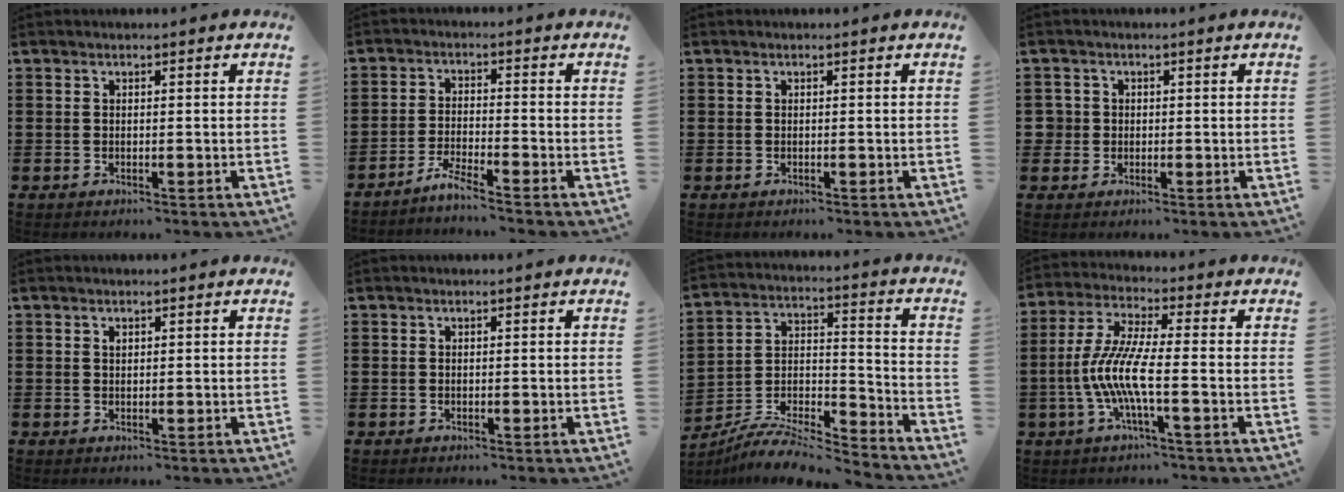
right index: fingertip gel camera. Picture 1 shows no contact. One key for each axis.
{"total": 3.2, "fx": -3.0, "fy": -0.7, "fz": 0.9, "tx": -0.026, "ty": -0.002, "tz": -0.061}
{"total": 0.0}
{"total": 2.1, "fx": 0.0, "fy": 2.1, "fz": 0.4, "tx": -0.017, "ty": 0.008, "tz": -0.003}
{"total": 0.6, "fx": 0.3, "fy": 0.4, "fz": 0.3, "tx": -0.006, "ty": 0.002, "tz": 0.006}
{"total": 0.0}
{"total": 7.4, "fx": -6.9, "fy": 1.6, "fz": 2.1, "tx": -0.032, "ty": 0.006, "tz": -0.135}
{"total": 8.6, "fx": -2.6, "fy": 1.0, "fz": 8.2, "tx": -0.189, "ty": -0.018, "tz": -0.059}